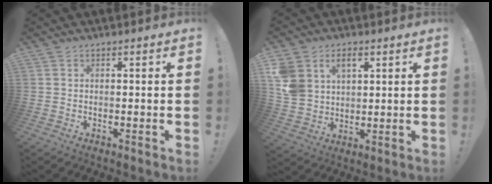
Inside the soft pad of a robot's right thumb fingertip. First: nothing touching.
{"total": 9.9, "force": [4.6, 7.6, 4.5], "torque": [-0.092, -0.022, 0.090]}